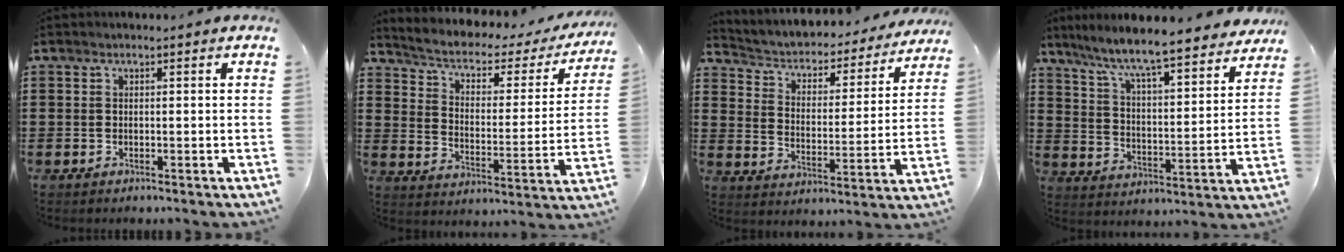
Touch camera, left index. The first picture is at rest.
{"total": 3.4, "force": [1.9, 1.7, 2.2], "torque": [-0.057, -0.018, 0.021]}
{"total": 2.6, "force": [2.2, 1.2, 0.7], "torque": [-0.031, -0.024, 0.026]}
{"total": 6.8, "force": [6.1, -0.2, 3.1], "torque": [-0.087, -0.049, 0.097]}